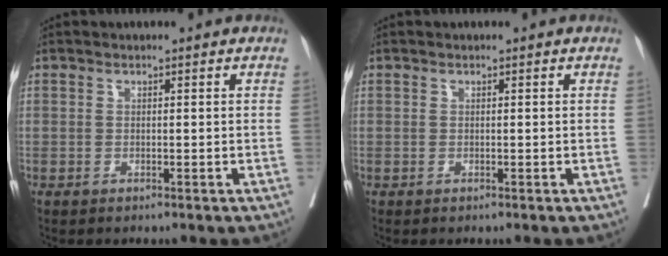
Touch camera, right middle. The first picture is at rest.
{"total": 0.0}